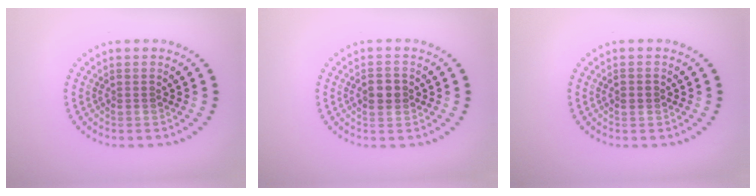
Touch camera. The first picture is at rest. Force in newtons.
{"total": 2.6, "press": 2.6, "slide": 0.1}
{"total": 1.1, "press": 1.1, "slide": 0.1}